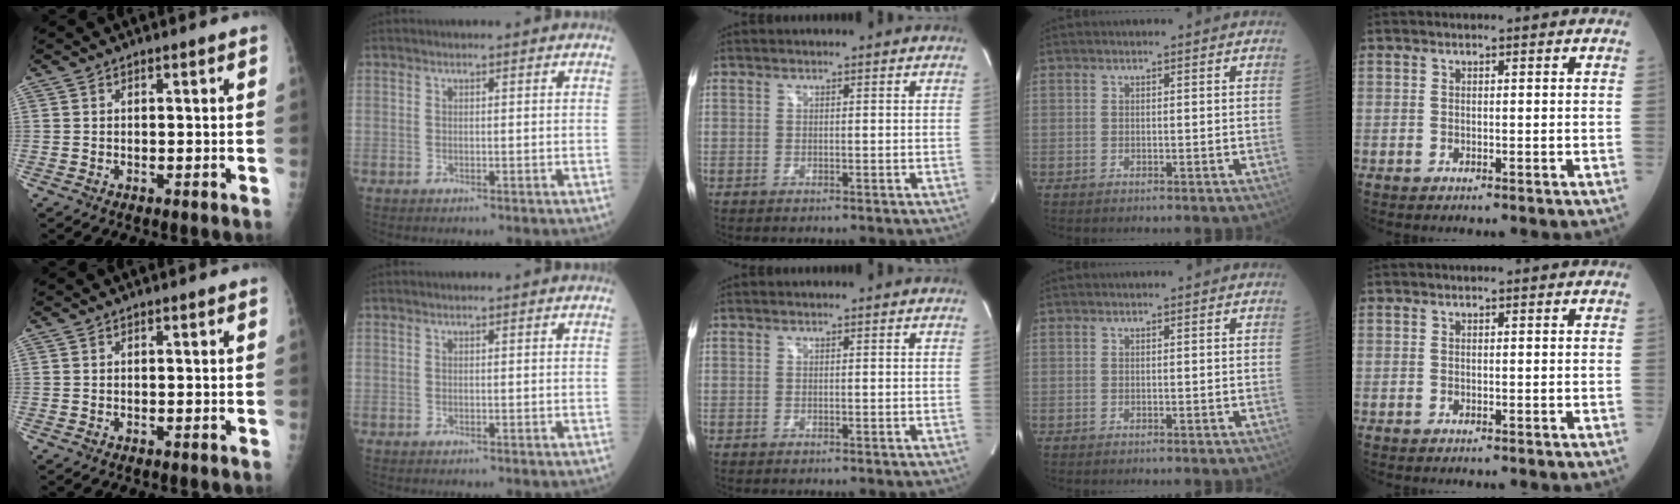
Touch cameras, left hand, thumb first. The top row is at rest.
{}